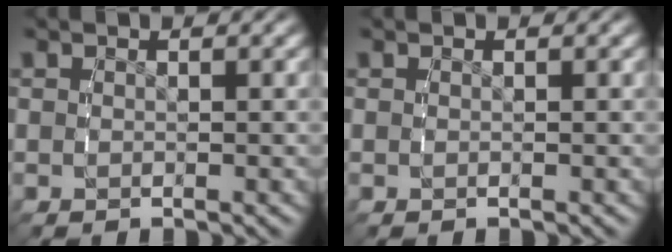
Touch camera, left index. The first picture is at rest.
{"total": 0.0}